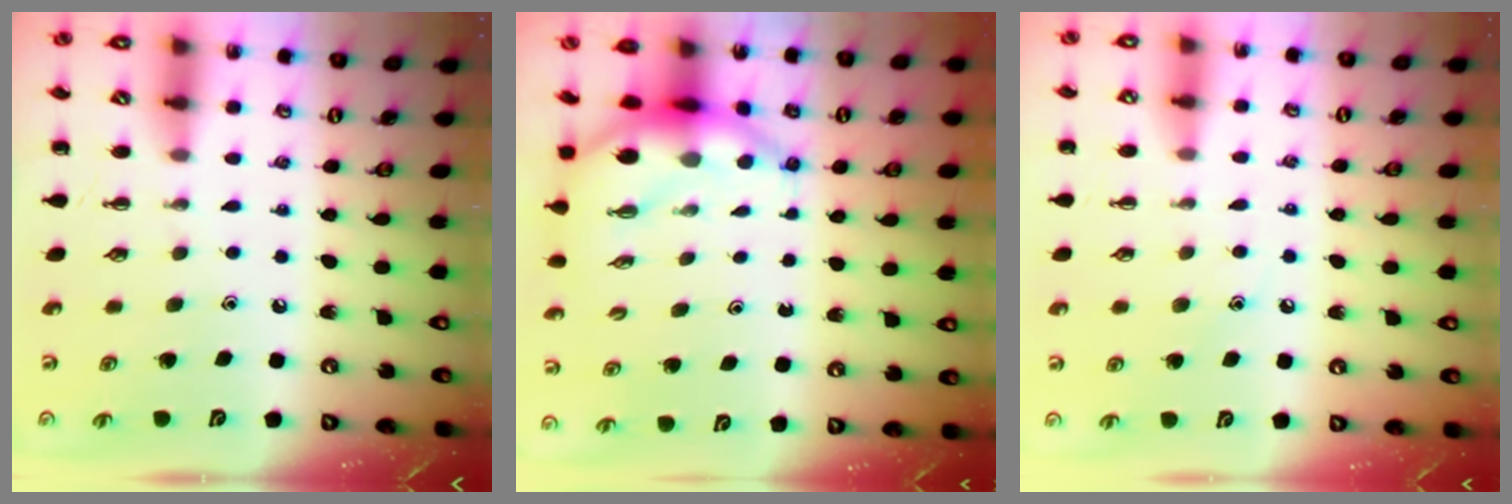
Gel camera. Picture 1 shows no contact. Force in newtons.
{"total": 7.0, "press": 6.9, "slide": 1.2}
{"total": 7.1, "press": 6.9, "slide": 1.9}